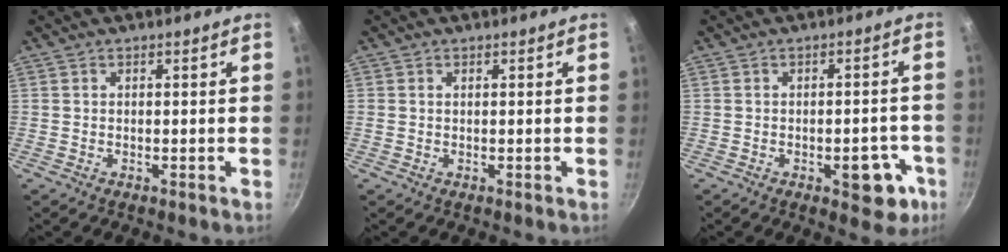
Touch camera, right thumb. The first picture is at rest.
{"total": 0.6, "force": [0.2, 0.4, 0.4], "torque": [-0.006, 0.002, 0.003]}
{"total": 8.2, "force": [-3.2, 4.2, 6.3], "torque": [-0.044, 0.021, -0.034]}